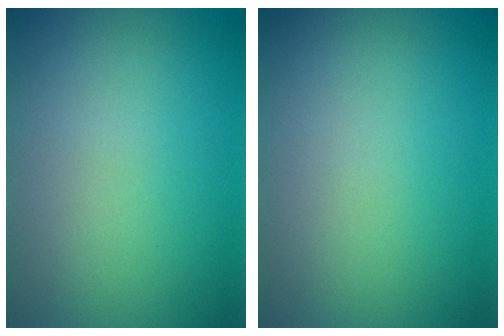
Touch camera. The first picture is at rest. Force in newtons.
{"total": 0.0}